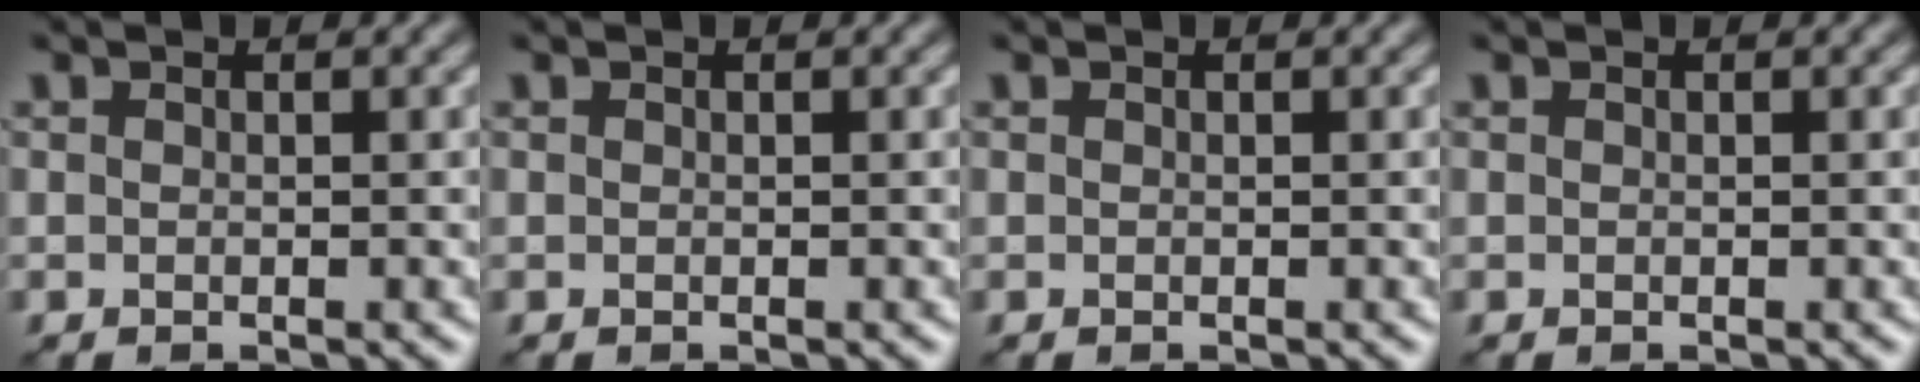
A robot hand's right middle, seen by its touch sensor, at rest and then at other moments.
{"total": 0.0}
{"total": 0.0}
{"total": 0.0}